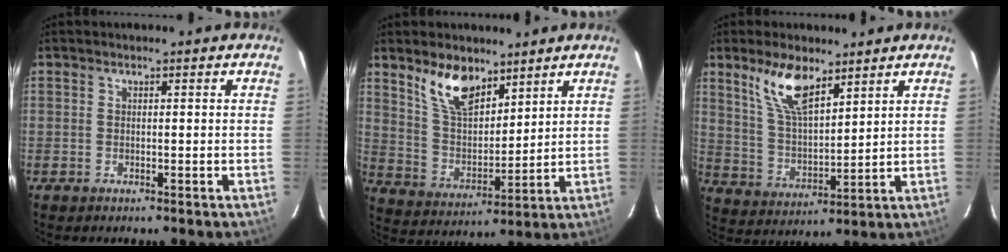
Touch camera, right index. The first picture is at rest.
{"total": 11.1, "force": [7.6, 5.1, 6.2], "torque": [-0.116, 0.006, 0.152]}
{"total": 10.5, "force": [6.9, 4.0, 6.9], "torque": [-0.133, 0.008, 0.142]}